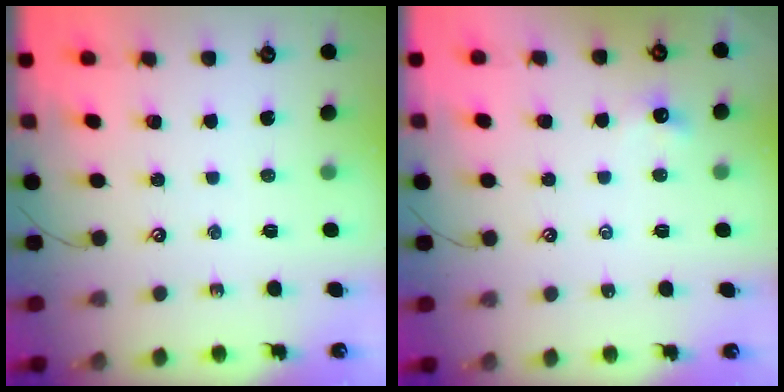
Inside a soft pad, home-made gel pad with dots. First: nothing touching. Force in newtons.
{"total": 0.9, "press": 0.8, "slide": 0.5}